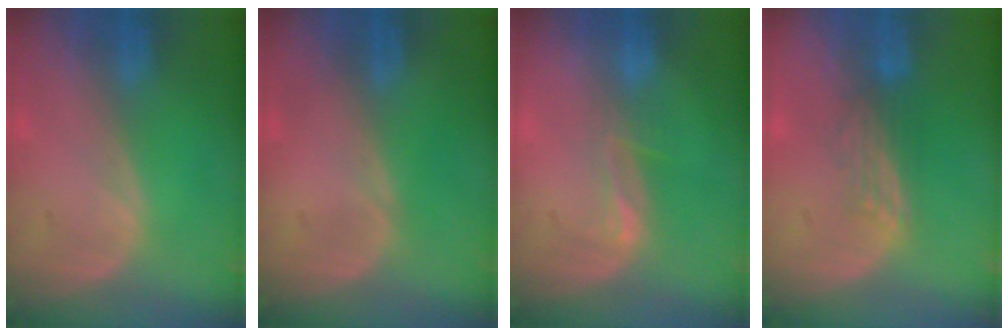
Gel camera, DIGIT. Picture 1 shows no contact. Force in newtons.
{"total": 0.0}
{"total": 2.6, "press": 2.0, "slide": 1.6}
{"total": 2.8, "press": 2.7, "slide": 0.6}